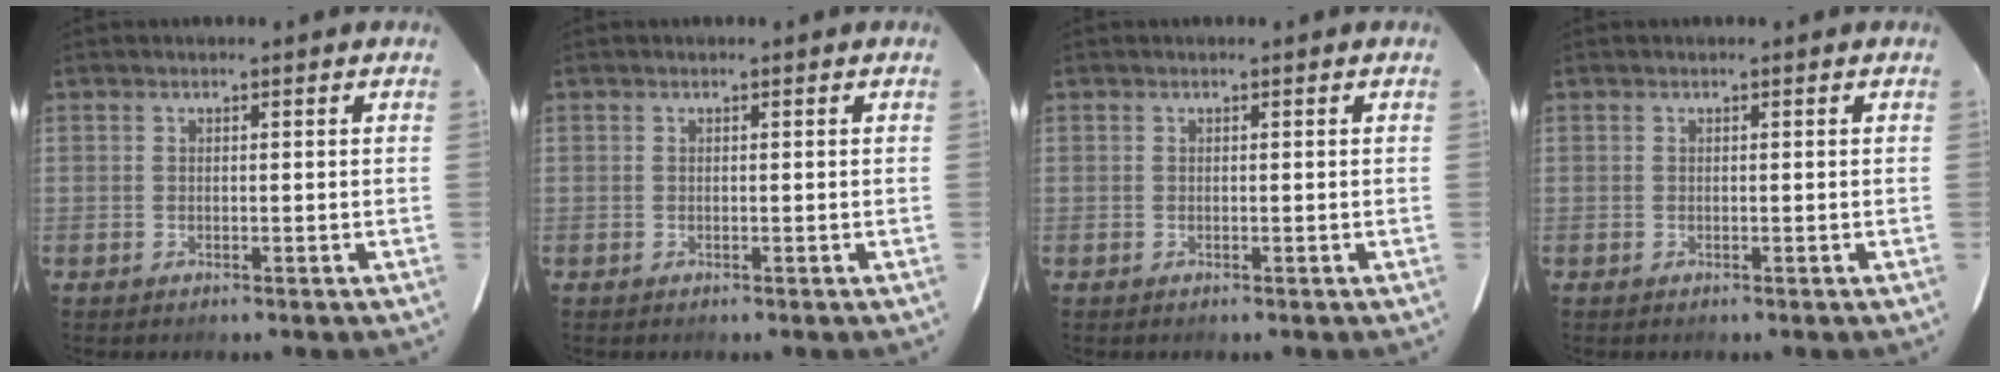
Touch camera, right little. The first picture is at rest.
{"total": 0.0}
{"total": 0.0}
{"total": 0.0}